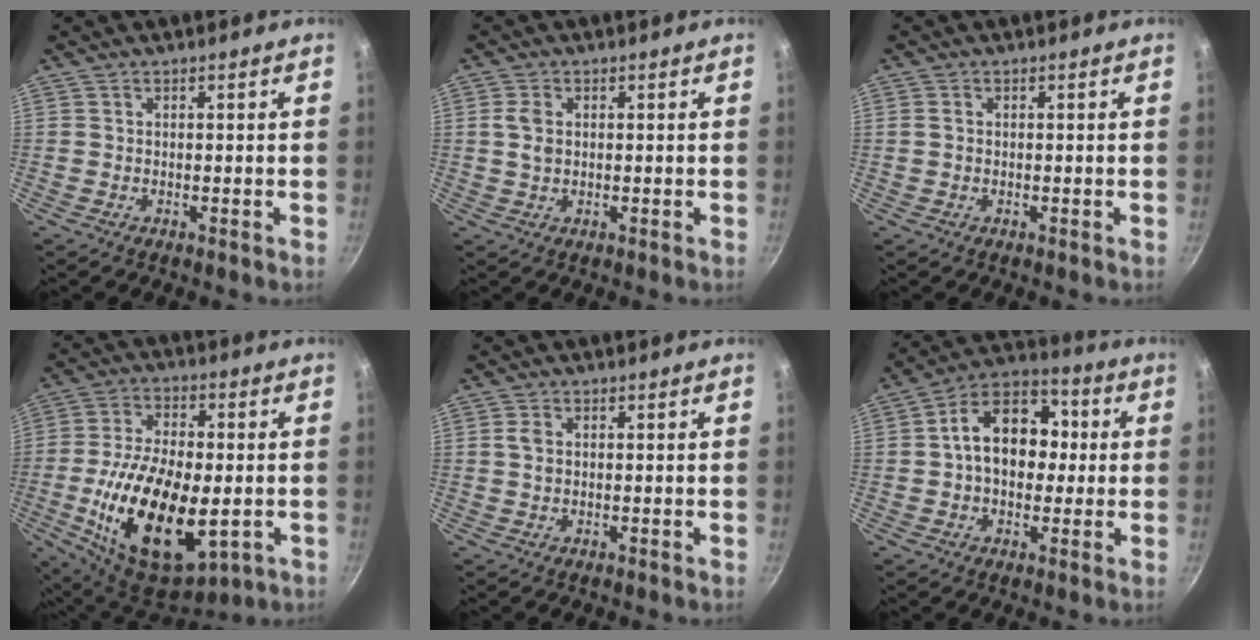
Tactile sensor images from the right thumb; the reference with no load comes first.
{"total": 3.5, "force": [0.6, 2.4, 2.4], "torque": [-0.048, 0.001, 0.008]}
{"total": 1.3, "force": [0.1, 1.1, 0.7], "torque": [-0.013, 0.004, 0.000]}
{"total": 23.8, "force": [-4.6, 12.4, 19.8], "torque": [-0.348, 0.006, -0.066]}
{"total": 2.1, "force": [0.3, 1.4, 1.4], "torque": [-0.030, 0.001, 0.004]}
{"total": 15.0, "force": [1.0, 10.7, 10.5], "torque": [-0.118, 0.033, -0.005]}